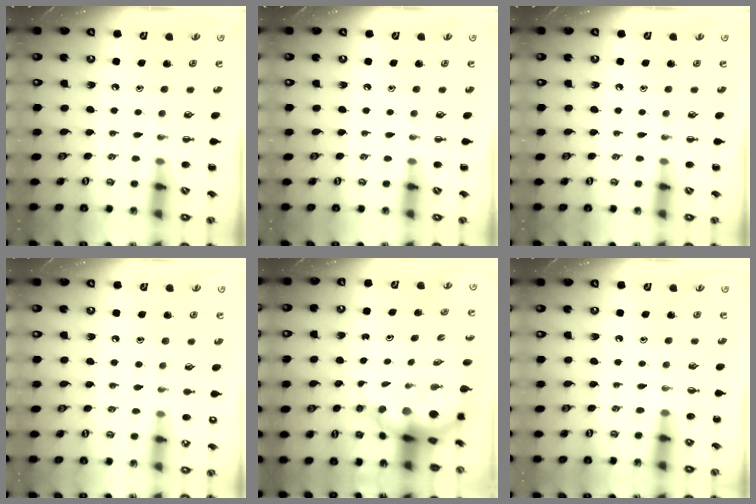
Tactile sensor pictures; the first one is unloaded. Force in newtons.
{"total": 0.0}
{"total": 0.0}
{"total": 8.0, "press": 7.8, "slide": 1.6}
{"total": 9.1, "press": 8.8, "slide": 2.4}
{"total": 6.0, "press": 5.8, "slide": 1.5}